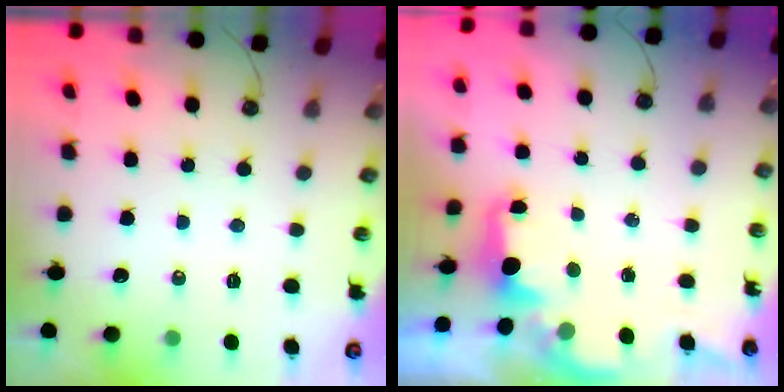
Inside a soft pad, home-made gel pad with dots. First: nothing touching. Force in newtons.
{"total": 1.9, "press": 1.8, "slide": 0.7}